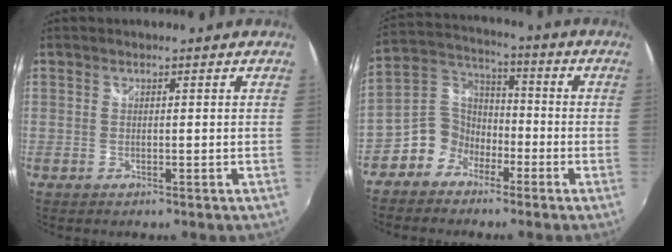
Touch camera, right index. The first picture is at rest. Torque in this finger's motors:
{"motor_torque": [0.08, 0.01, -0.20, -0.07]}